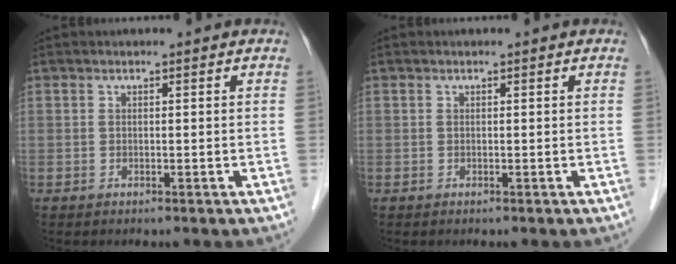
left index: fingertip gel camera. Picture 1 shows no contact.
{"total": 0.0}